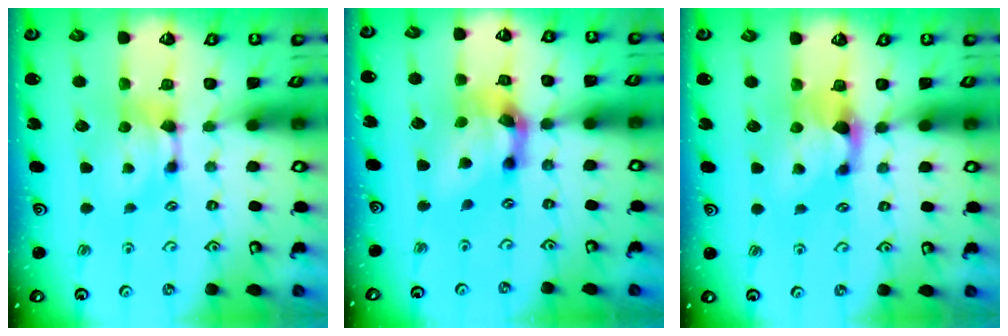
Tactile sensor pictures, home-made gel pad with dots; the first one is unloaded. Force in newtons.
{"total": 7.2, "press": 6.7, "slide": 2.6}
{"total": 1.1, "press": 0.6, "slide": 0.9}